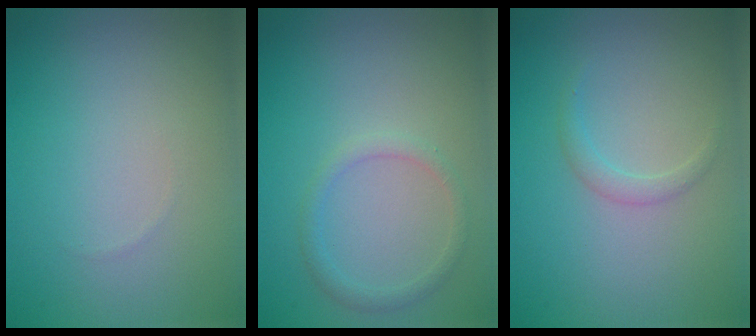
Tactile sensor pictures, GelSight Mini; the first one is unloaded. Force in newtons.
{"total": 1.4, "press": 1.4, "slide": 0.2}
{"total": 1.1, "press": 1.1, "slide": 0.1}